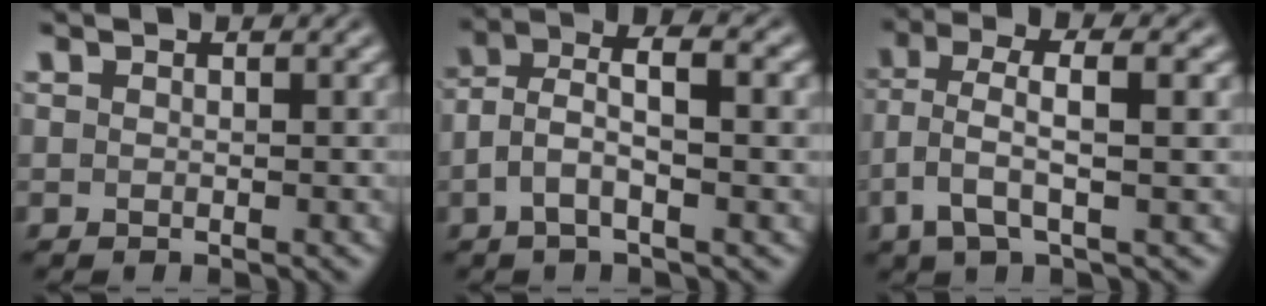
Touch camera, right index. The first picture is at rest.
{"total": 3.9, "force": [0.3, 1.5, 3.6], "torque": [-0.071, -0.013, 0.009]}
{"total": 3.9, "force": [0.1, 1.3, 3.7], "torque": [-0.085, -0.012, 0.010]}